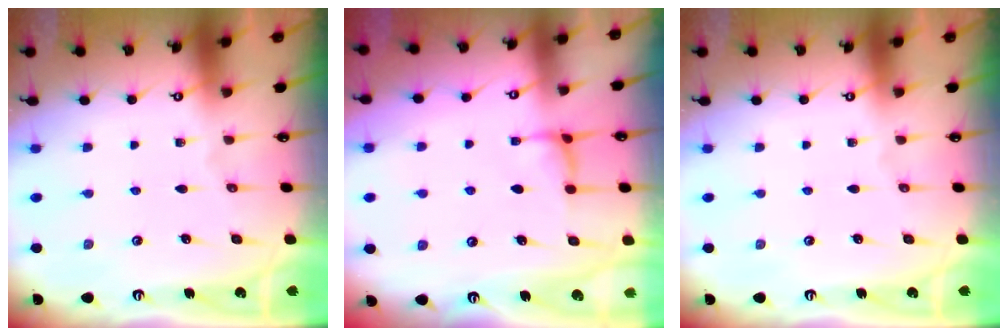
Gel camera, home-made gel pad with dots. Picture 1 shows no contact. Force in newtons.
{"total": 0.8, "press": 0.3, "slide": 0.7}
{"total": 0.0}